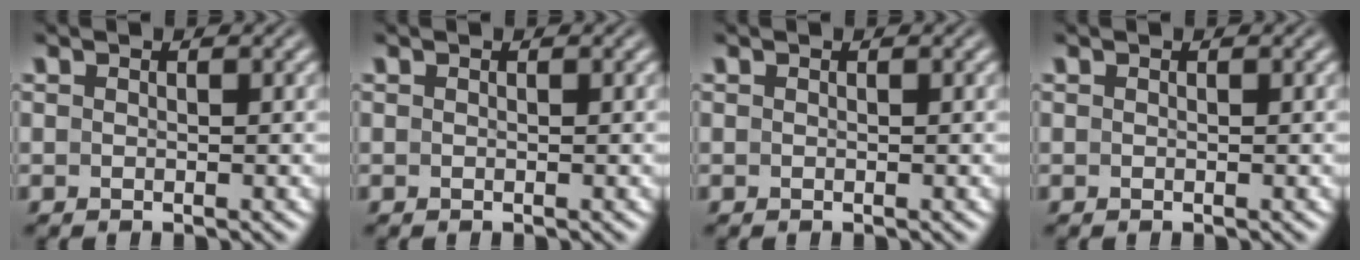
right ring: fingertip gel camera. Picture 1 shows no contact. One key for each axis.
{"total": 0.0}
{"total": 0.0}
{"total": 0.0}